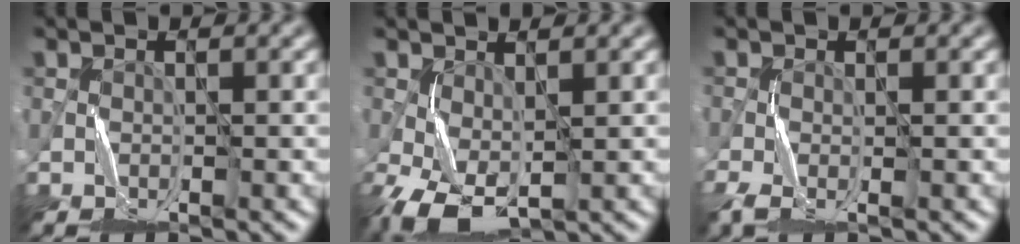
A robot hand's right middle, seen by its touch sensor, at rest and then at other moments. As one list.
[{"total": 4.5, "force": [-0.8, 2.4, 3.7], "torque": [-0.099, 0.002, -0.014]}, {"total": 2.5, "force": [-1.4, 1.0, 1.8], "torque": [-0.050, -0.006, -0.029]}]